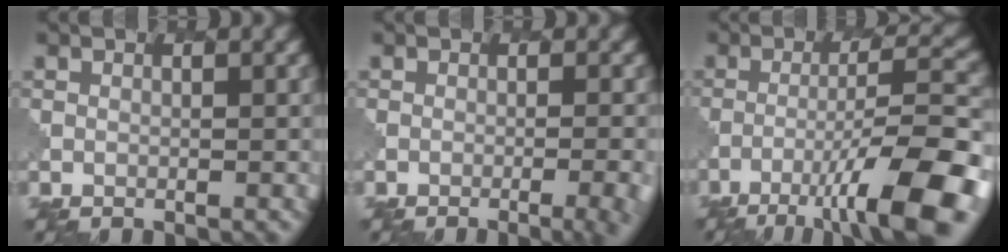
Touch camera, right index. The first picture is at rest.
{"total": 5.3, "force": [-2.4, 2.2, 4.2], "torque": [-0.022, 0.010, -0.025]}
{"total": 10.8, "force": [-6.7, 2.0, 8.3], "torque": [-0.138, 0.011, -0.111]}